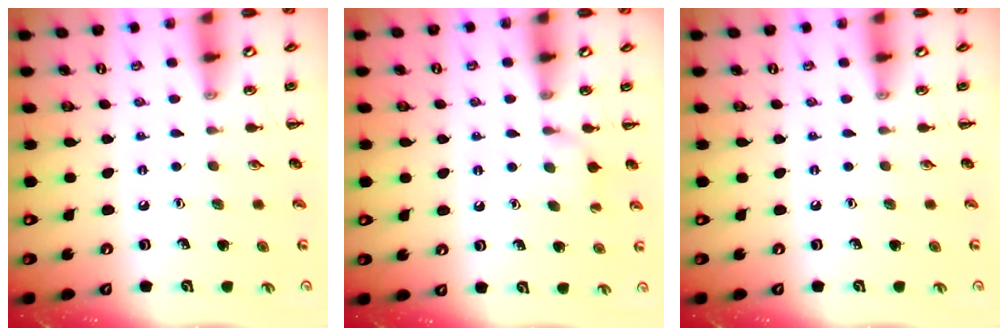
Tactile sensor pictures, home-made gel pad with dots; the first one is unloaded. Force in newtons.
{"total": 7.3, "press": 7.1, "slide": 1.8}
{"total": 0.0}